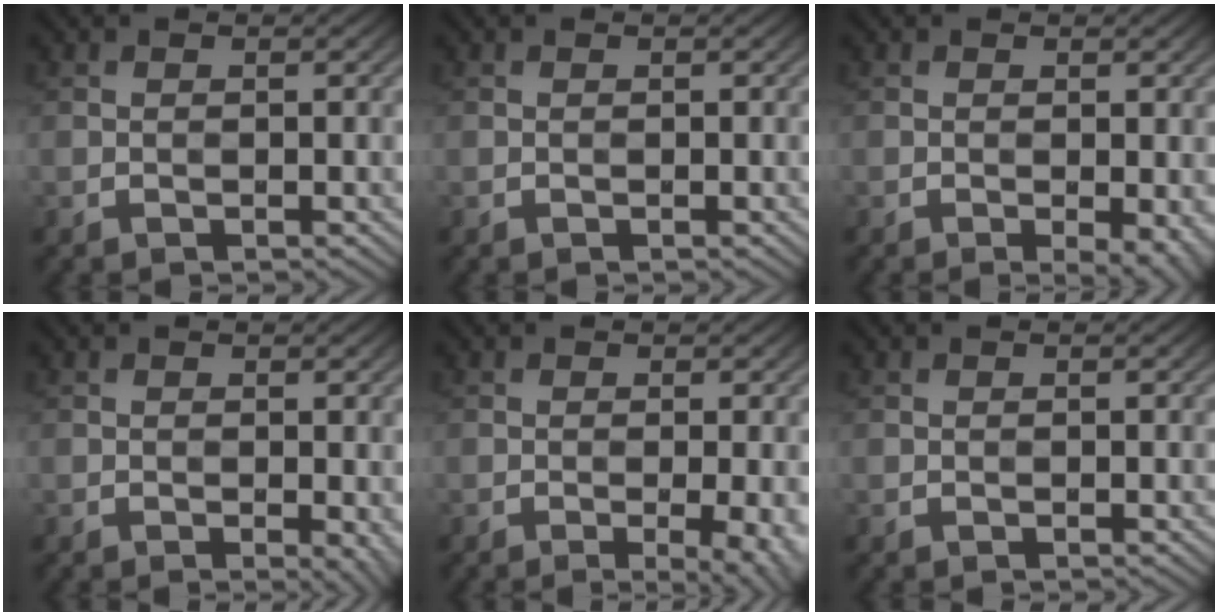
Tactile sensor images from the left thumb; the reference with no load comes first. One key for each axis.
{"total": 0.0}
{"total": 2.8, "fx": -0.9, "fy": 0.8, "fz": 2.6, "tx": -0.036, "ty": -0.008, "tz": -0.009}
{"total": 1.7, "fx": -0.4, "fy": 0.5, "fz": 1.6, "tx": -0.022, "ty": -0.007, "tz": -0.004}
{"total": 4.0, "fx": -1.1, "fy": 0.9, "fz": 3.8, "tx": -0.057, "ty": -0.005, "tz": -0.013}
{"total": 0.0}